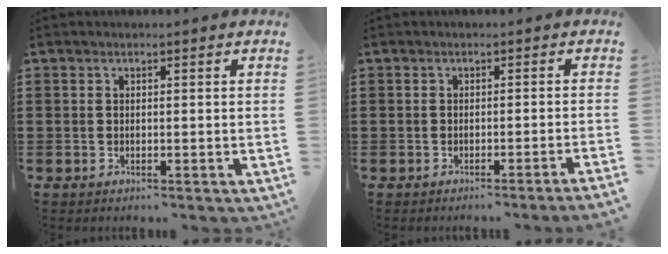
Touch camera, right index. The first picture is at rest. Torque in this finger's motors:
{"motor_torque": [0.31, -0.26, 0.00, 0.00]}